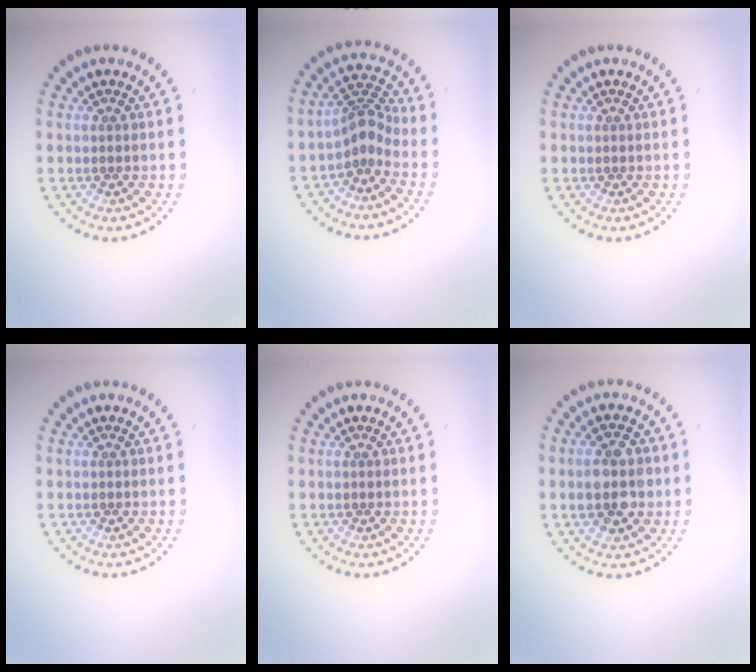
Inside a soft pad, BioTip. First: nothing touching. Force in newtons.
{"total": 2.8, "press": 1.9, "slide": 2.0}
{"total": 0.0}
{"total": 0.0}
{"total": 0.0}
{"total": 4.4, "press": 4.4, "slide": 0.1}